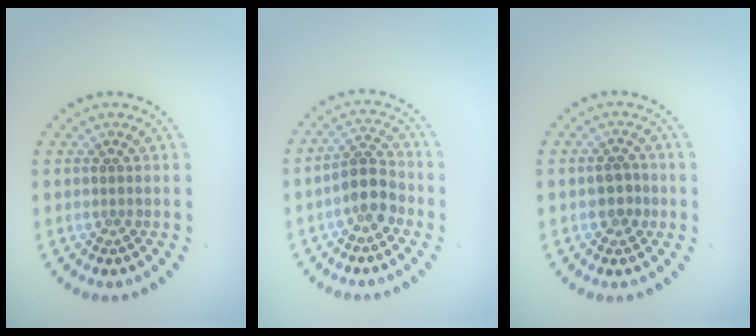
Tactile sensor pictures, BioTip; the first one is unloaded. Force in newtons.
{"total": 3.6, "press": 3.4, "slide": 1.4}
{"total": 1.4, "press": 1.3, "slide": 0.5}